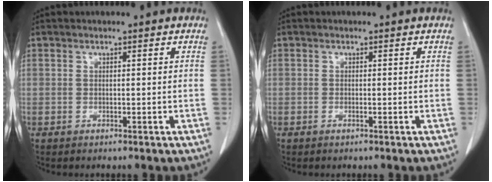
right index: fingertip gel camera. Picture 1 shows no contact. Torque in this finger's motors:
{"motor_torque": [-0.01, 0.06, -0.02, 0.00]}